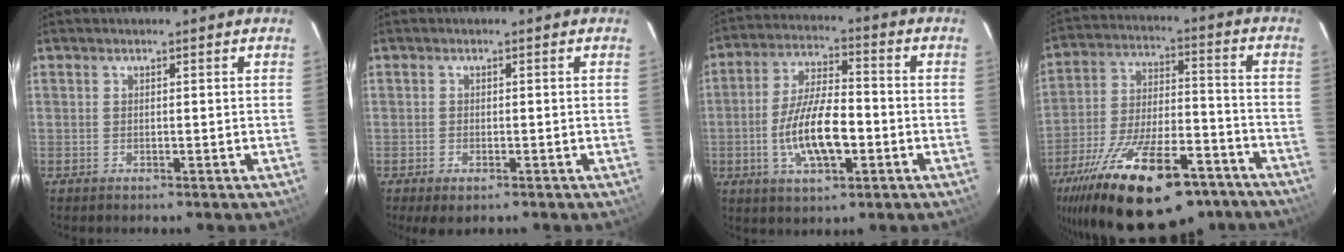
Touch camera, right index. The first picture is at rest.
{"total": 2.5, "force": [-1.5, 1.2, 1.7], "torque": [-0.034, -0.009, -0.023]}
{"total": 12.2, "force": [-3.2, 4.6, 10.8], "torque": [-0.216, 0.000, -0.054]}
{"total": 27.7, "force": [-19.1, 10.7, 16.9], "torque": [-0.307, -0.023, -0.281]}